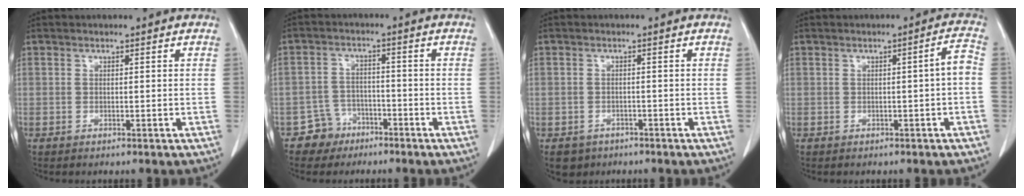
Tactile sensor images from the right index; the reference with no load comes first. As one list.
[{"total": 4.7, "force": [-3.1, 3.5, -0.2], "torque": [0.012, 0.013, -0.053]}, {"total": 3.4, "force": [-2.2, 2.5, 0.5], "torque": [-0.007, 0.004, -0.032]}, {"total": 2.8, "force": [-0.5, 0.0, 2.7], "torque": [-0.034, 0.005, -0.007]}]